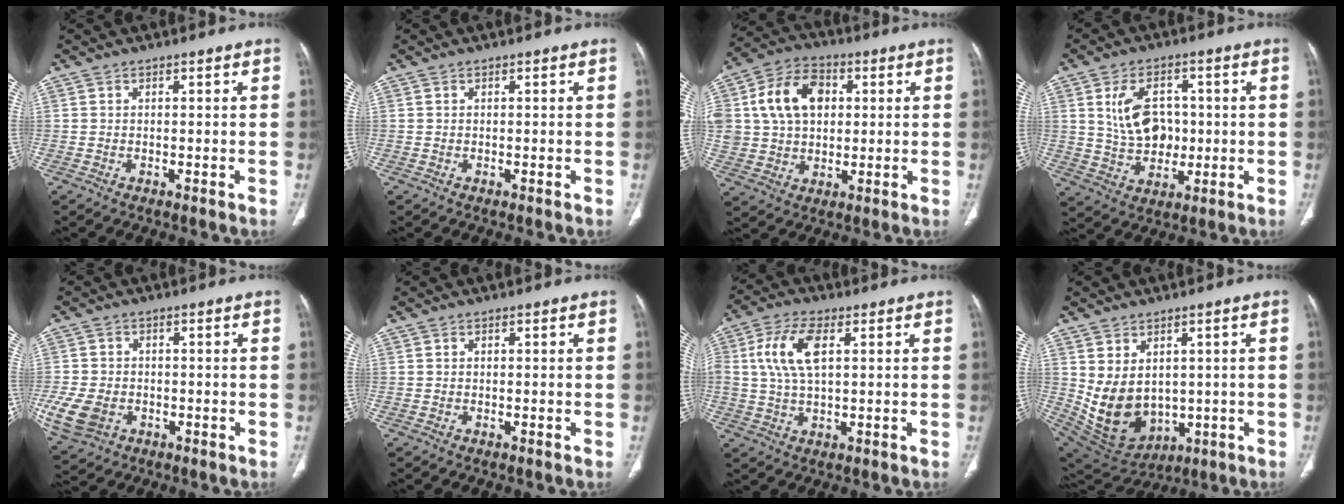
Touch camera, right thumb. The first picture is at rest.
{"total": 0.0}
{"total": 14.8, "force": [3.2, 10.8, 9.5], "torque": [-0.155, 0.015, 0.057]}
{"total": 10.6, "force": [1.5, 7.7, 7.0], "torque": [-0.098, -0.001, 0.037]}
{"total": 8.9, "force": [-2.6, 6.8, 5.2], "torque": [-0.116, 0.003, -0.039]}
{"total": 0.0}
{"total": 9.5, "force": [2.3, 4.6, 8.0], "torque": [-0.171, 0.009, 0.043]}
{"total": 12.1, "force": [0.8, 9.1, 8.0], "torque": [-0.126, -0.011, 0.056]}